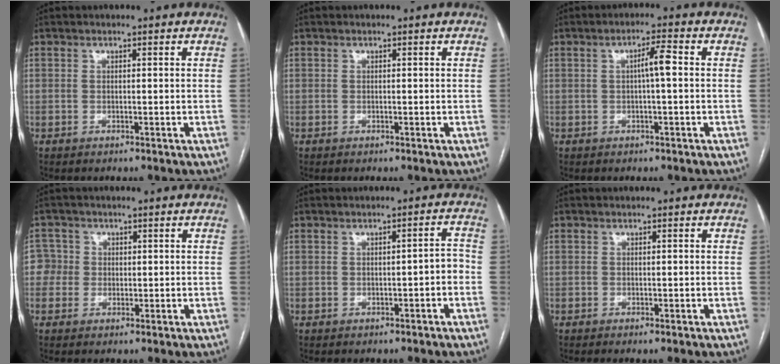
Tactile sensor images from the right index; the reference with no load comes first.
{"total": 0.0}
{"total": 3.3, "force": [0.1, 0.2, 3.3], "torque": [-0.056, 0.007, 0.002]}
{"total": 3.3, "force": [0.1, 3.2, -0.2], "torque": [0.021, 0.015, -0.002]}
{"total": 2.3, "force": [-0.9, 0.7, 2.0], "torque": [-0.023, 0.010, -0.012]}
{"total": 0.7, "force": [-0.5, 0.0, 0.4], "torque": [-0.007, -0.001, -0.009]}